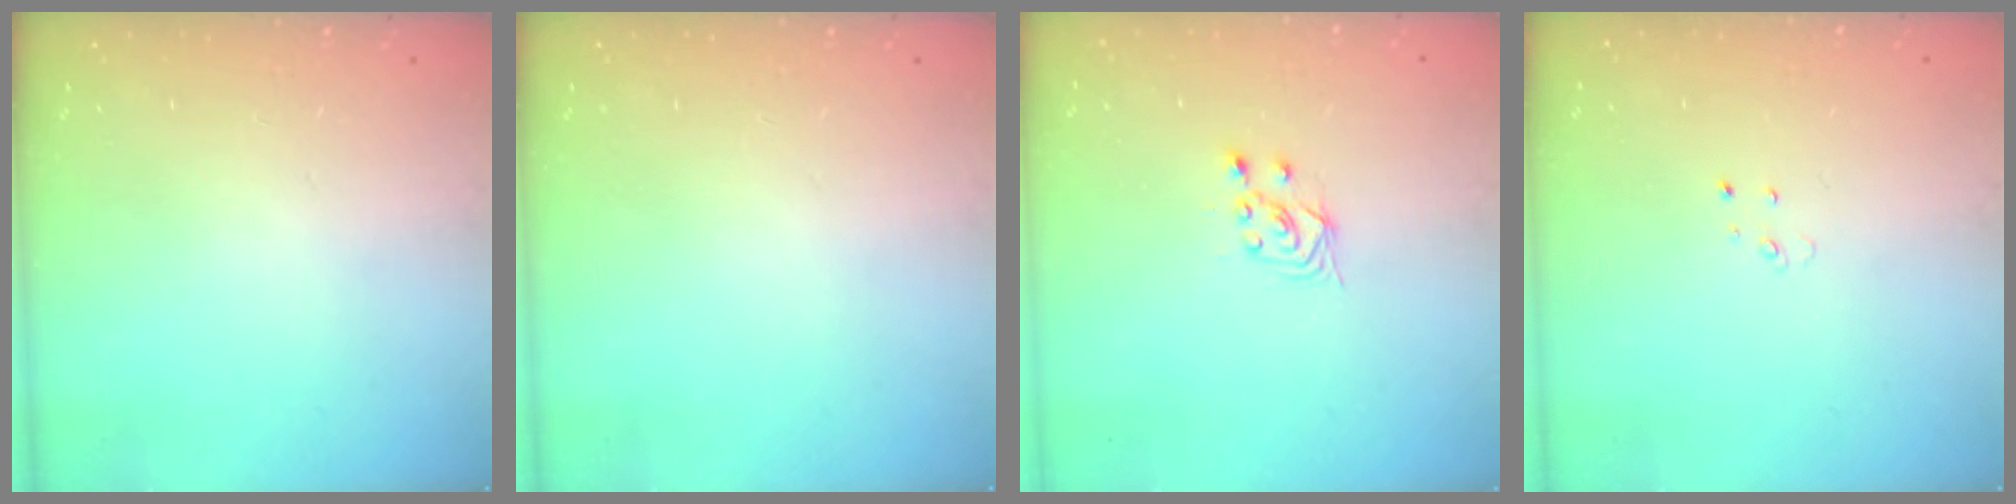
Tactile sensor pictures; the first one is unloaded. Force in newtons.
{"total": 0.0}
{"total": 2.5, "press": 2.2, "slide": 1.2}
{"total": 2.5, "press": 2.5, "slide": 0.2}